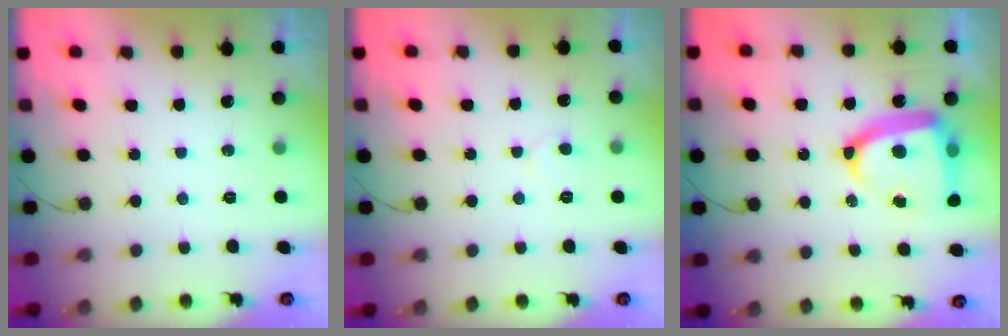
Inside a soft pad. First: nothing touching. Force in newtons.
{"total": 4.1, "press": 4.0, "slide": 0.4}
{"total": 18.1, "press": 18.0, "slide": 1.9}